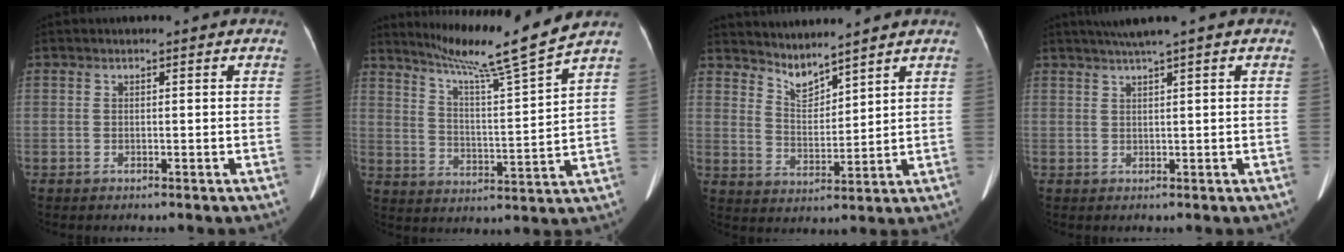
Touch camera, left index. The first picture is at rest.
{"total": 13.2, "force": [11.4, -3.0, 6.0], "torque": [-0.103, -0.032, 0.180]}
{"total": 4.7, "force": [4.7, 0.7, 0.5], "torque": [-0.017, -0.001, 0.098]}
{"total": 3.6, "force": [2.5, -0.8, 2.4], "torque": [-0.046, 0.012, 0.048]}